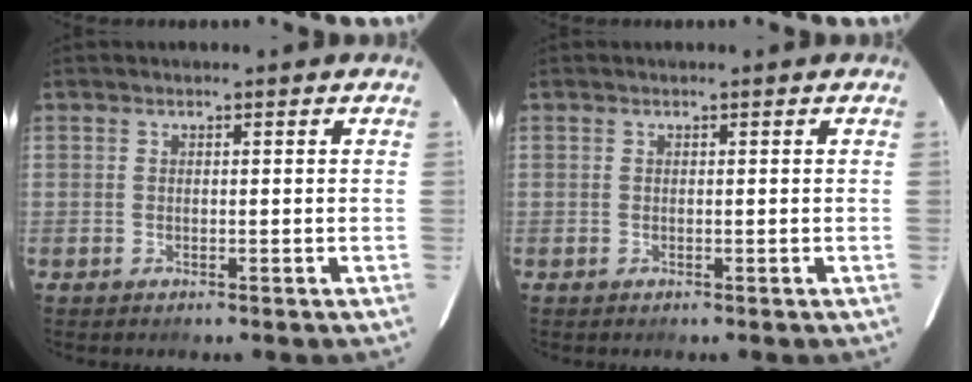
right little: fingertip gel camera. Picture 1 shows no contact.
{"total": 0.0}